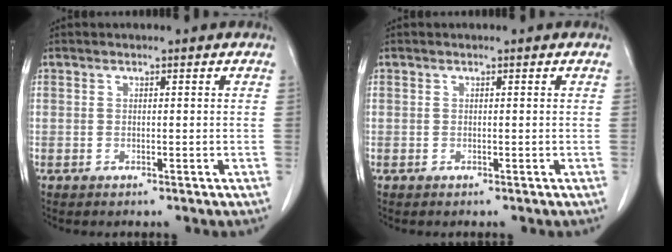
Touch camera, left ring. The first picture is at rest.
{"total": 0.0}